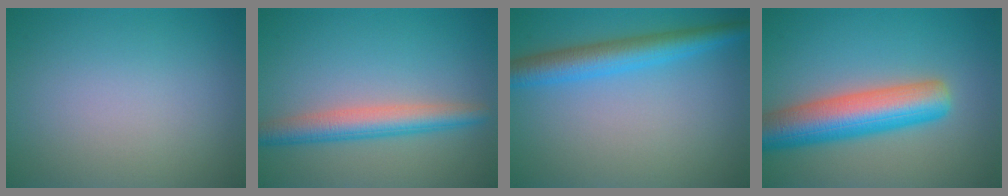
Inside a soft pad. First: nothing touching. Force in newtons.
{"total": 4.8, "press": 4.8, "slide": 0.1}
{"total": 4.5, "press": 4.5, "slide": 0.2}
{"total": 7.8, "press": 7.8, "slide": 0.2}